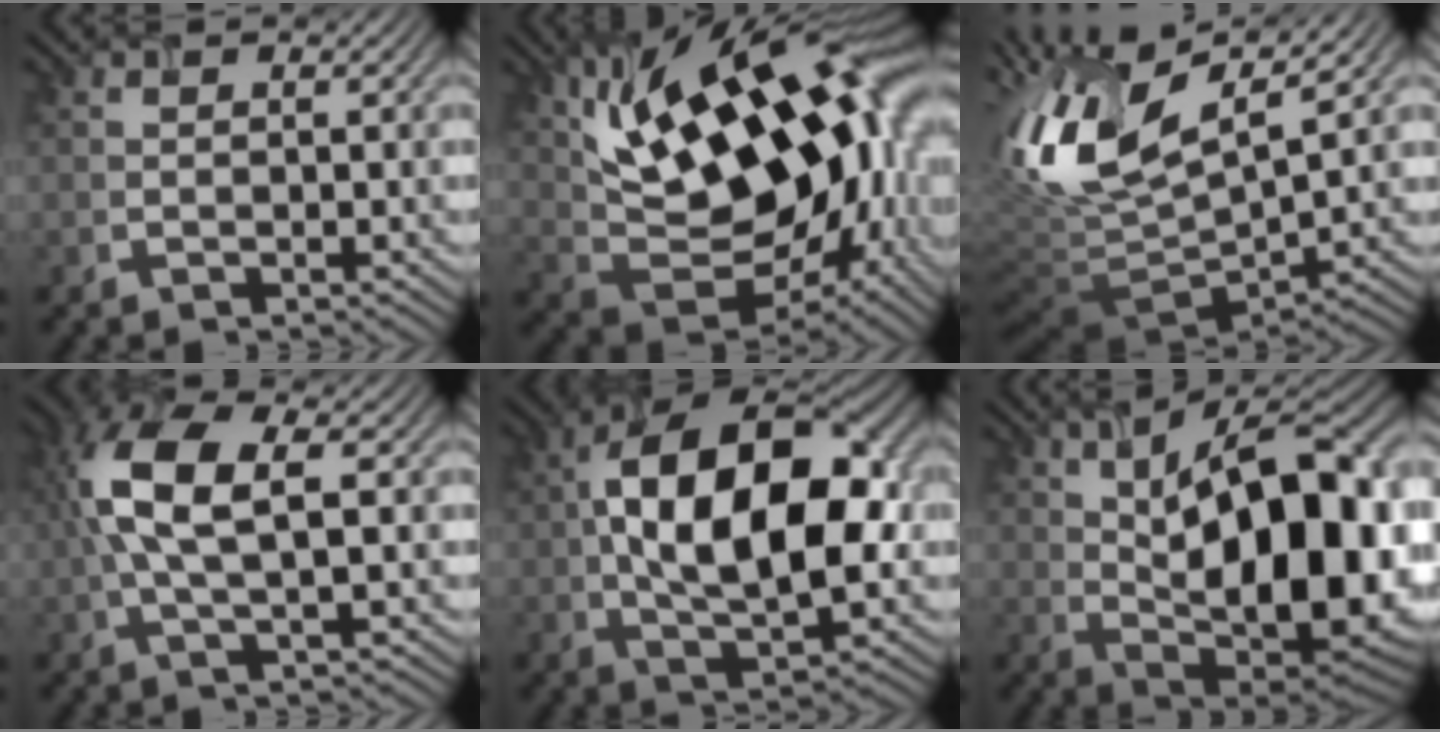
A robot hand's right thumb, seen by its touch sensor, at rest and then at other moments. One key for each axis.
{"total": 19.9, "fx": 6.2, "fy": 10.5, "fz": 15.7, "tx": -0.279, "ty": 0.025, "tz": 0.107}
{"total": 14.1, "fx": 3.0, "fy": 5.4, "fz": 12.6, "tx": -0.272, "ty": 0.009, "tz": 0.054}
{"total": 9.9, "fx": 0.9, "fy": 3.9, "fz": 9.0, "tx": -0.198, "ty": 0.016, "tz": 0.011}
{"total": 17.4, "fx": 1.1, "fy": 9.0, "fz": 14.8, "tx": -0.249, "ty": 0.014, "tz": 0.011}
{"total": 20.5, "fx": 3.4, "fy": 9.7, "fz": 17.7, "tx": -0.260, "ty": 0.025, "tz": 0.053}